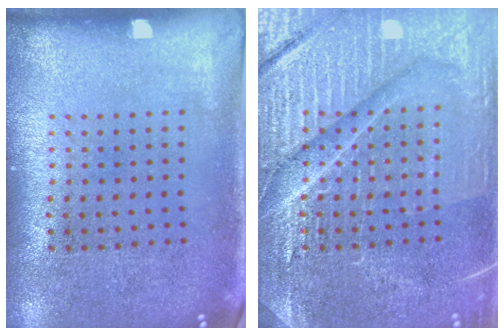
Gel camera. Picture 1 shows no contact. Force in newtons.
{"total": 7.5, "press": 7.4, "slide": 0.9}